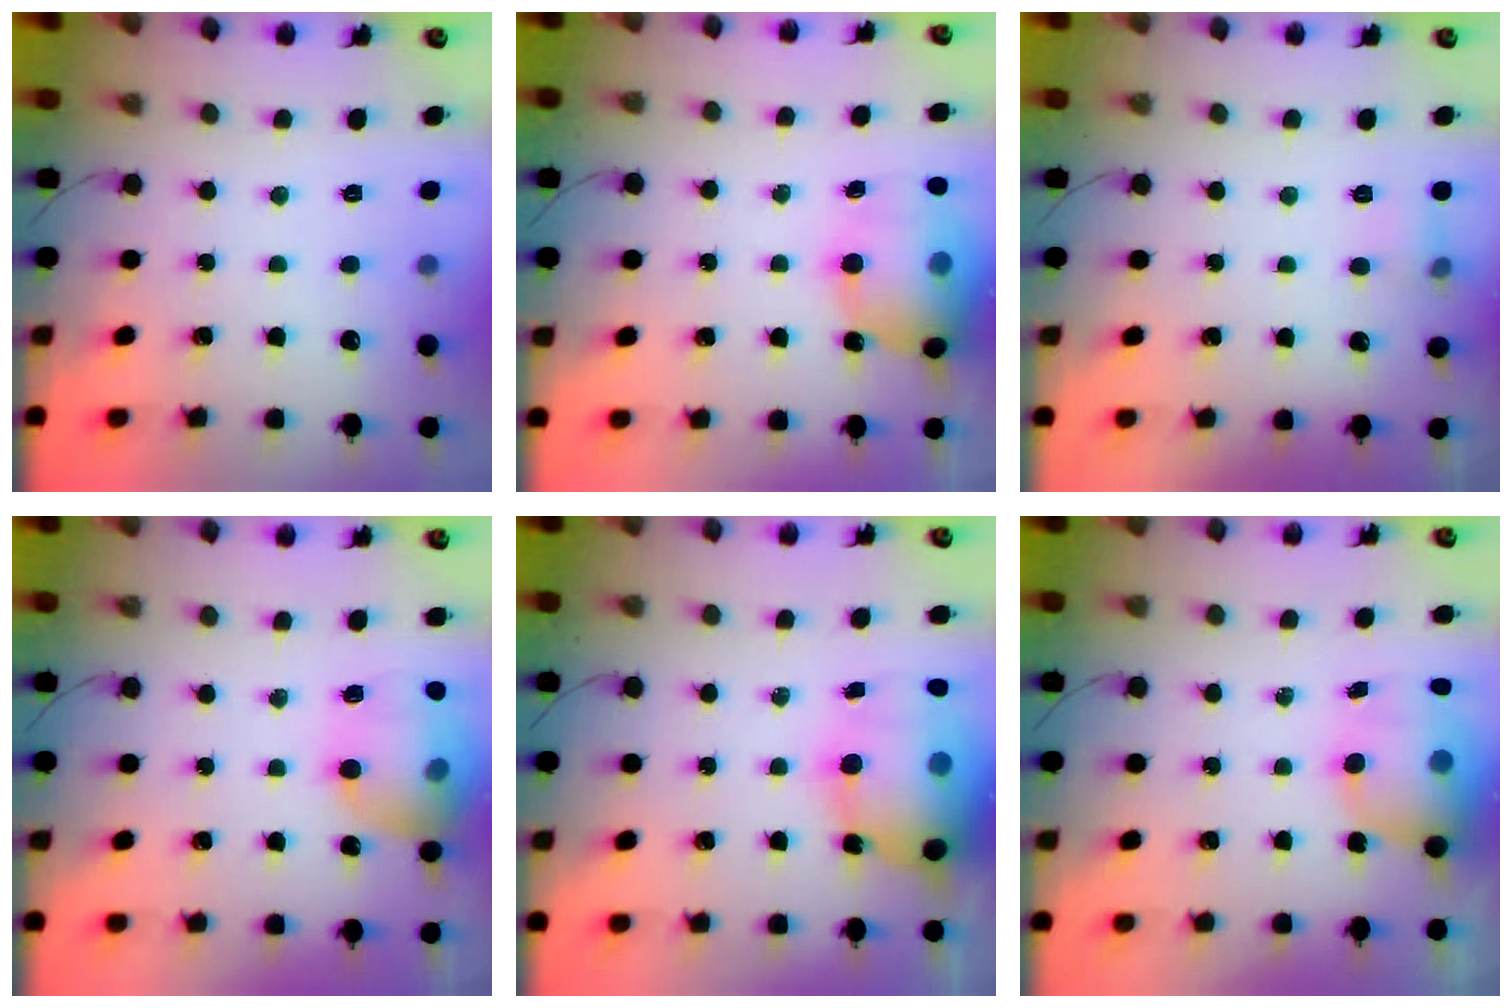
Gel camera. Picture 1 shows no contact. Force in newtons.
{"total": 16.0, "press": 15.7, "slide": 3.1}
{"total": 5.1, "press": 4.9, "slide": 1.4}
{"total": 16.5, "press": 16.5, "slide": 1.3}
{"total": 18.4, "press": 18.0, "slide": 4.2}
{"total": 13.1, "press": 12.7, "slide": 3.2}